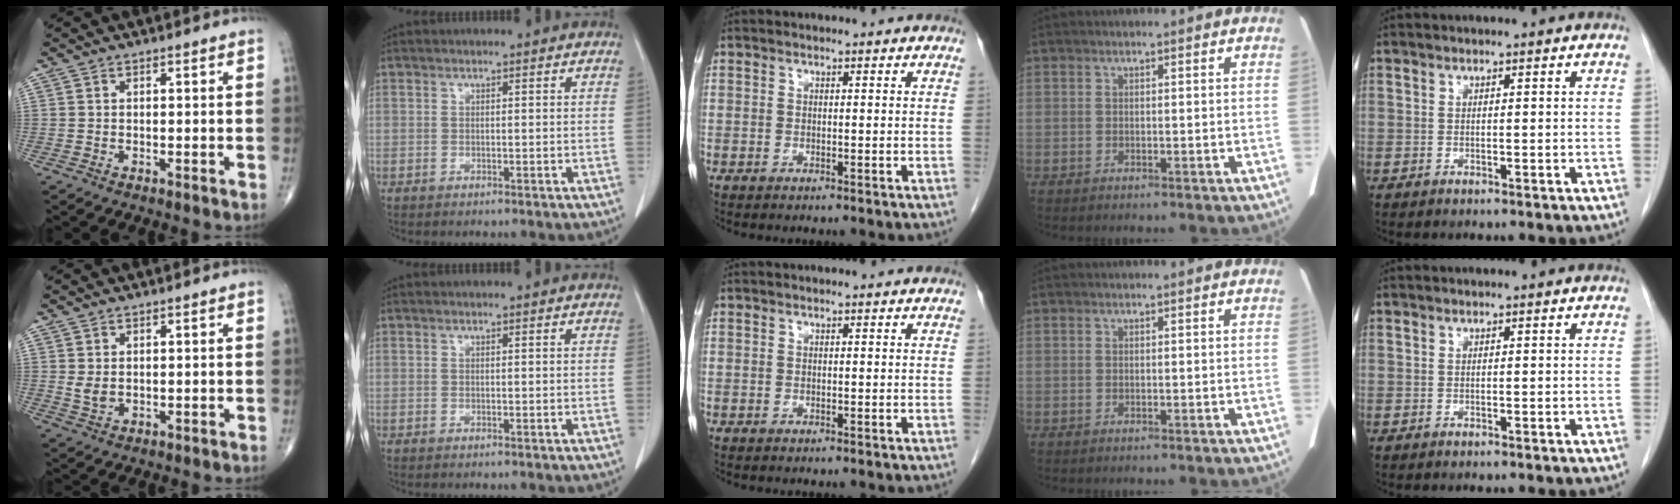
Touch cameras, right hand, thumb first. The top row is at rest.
{"thumb": {"total": 2.5, "force": [0.6, 1.7, 1.8], "torque": [-0.029, -0.007, 0.019]}}